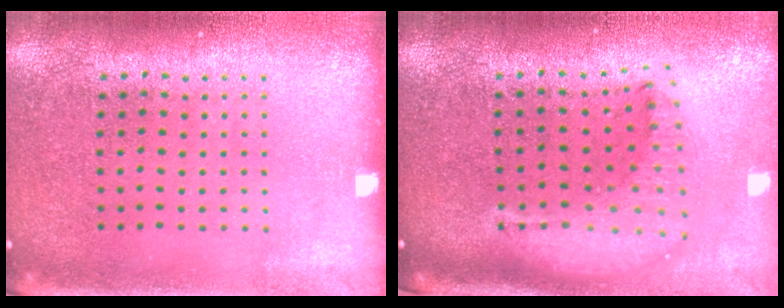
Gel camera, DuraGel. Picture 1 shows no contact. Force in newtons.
{"total": 2.3, "press": 1.7, "slide": 1.5}